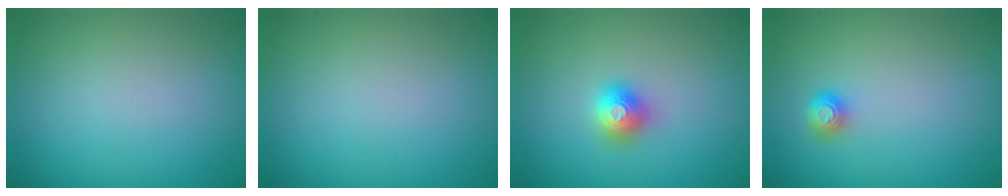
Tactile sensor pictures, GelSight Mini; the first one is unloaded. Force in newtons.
{"total": 0.0}
{"total": 2.0, "press": 2.0, "slide": 0.2}
{"total": 1.6, "press": 1.3, "slide": 0.9}